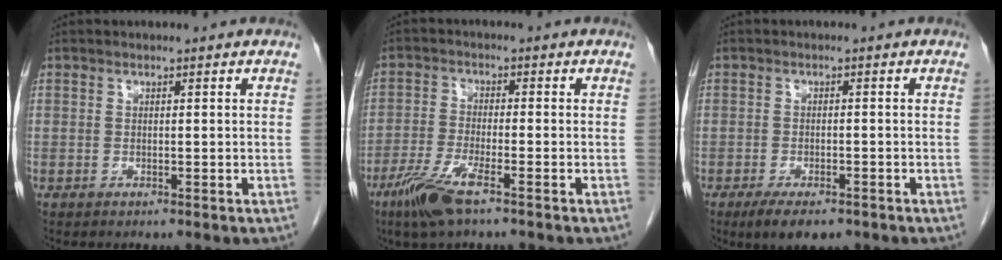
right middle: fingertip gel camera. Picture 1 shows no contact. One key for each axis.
{"total": 6.9, "fx": -4.4, "fy": 0.7, "fz": 5.2, "tx": -0.116, "ty": -0.015, "tz": -0.085}
{"total": 5.7, "fx": -4.0, "fy": 2.1, "fz": 3.6, "tx": -0.055, "ty": -0.008, "tz": -0.059}